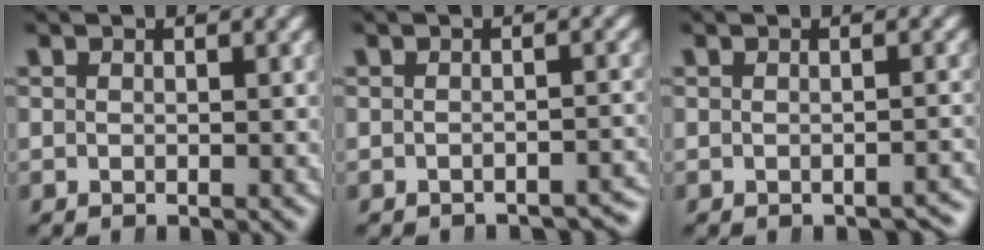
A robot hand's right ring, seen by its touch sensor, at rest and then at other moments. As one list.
[{"total": 2.6, "force": [-2.6, 0.2, 0.3], "torque": [0.004, -0.005, -0.038]}, {"total": 1.4, "force": [-1.4, 0.3, 0.3], "torque": [-0.006, -0.001, -0.019]}]